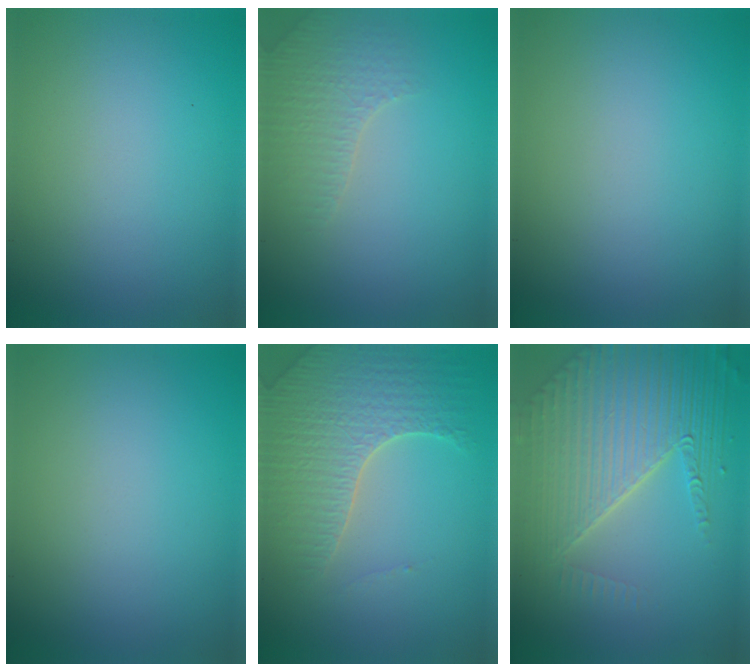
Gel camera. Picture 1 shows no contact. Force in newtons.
{"total": 2.6, "press": 2.5, "slide": 0.5}
{"total": 0.0}
{"total": 0.0}
{"total": 4.4, "press": 4.3, "slide": 1.1}
{"total": 8.2, "press": 5.7, "slide": 5.9}